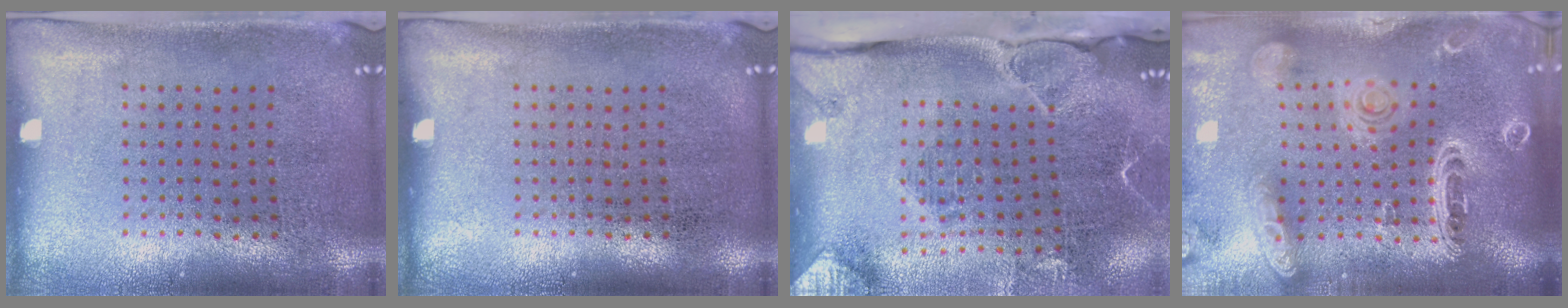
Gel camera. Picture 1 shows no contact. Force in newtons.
{"total": 0.0}
{"total": 2.7, "press": 2.2, "slide": 1.6}
{"total": 3.0, "press": 2.5, "slide": 1.6}